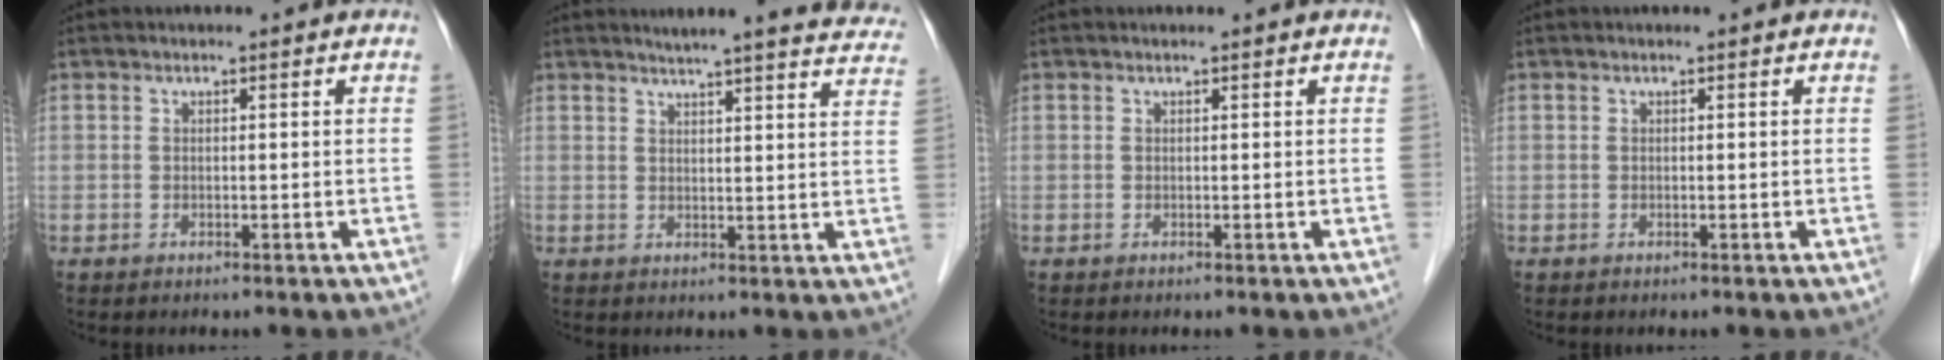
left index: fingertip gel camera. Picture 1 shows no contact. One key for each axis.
{"total": 18.9, "fx": 17.4, "fy": 1.8, "fz": 7.2, "tx": -0.089, "ty": -0.035, "tz": 0.193}
{"total": 0.6, "fx": 0.5, "fy": 0.0, "fz": 0.2, "tx": -0.003, "ty": 0.006, "tz": 0.008}
{"total": 0.0}